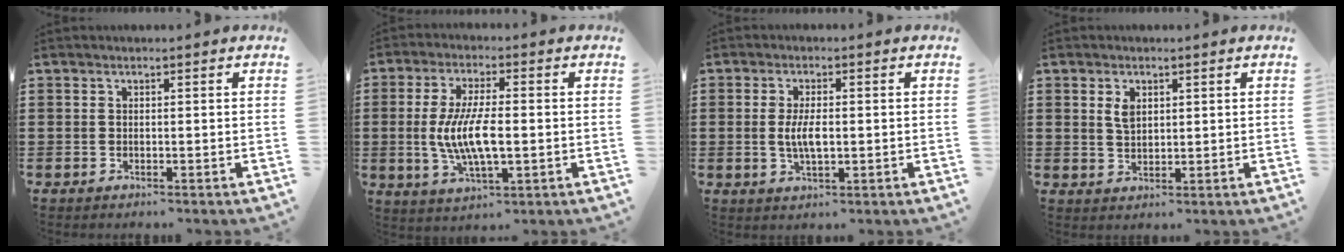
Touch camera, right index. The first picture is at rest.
{"total": 8.9, "force": [-0.7, 3.0, 8.4], "torque": [-0.182, -0.008, -0.020]}
{"total": 4.5, "force": [-0.2, 1.6, 4.2], "torque": [-0.092, -0.004, -0.010]}
{"total": 2.6, "force": [1.2, 1.5, 1.8], "torque": [-0.041, 0.003, 0.021]}